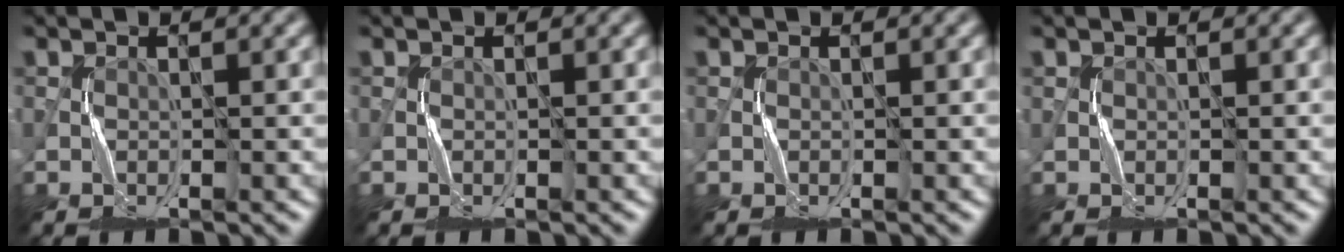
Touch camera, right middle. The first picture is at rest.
{"total": 0.0}
{"total": 0.0}
{"total": 0.0}